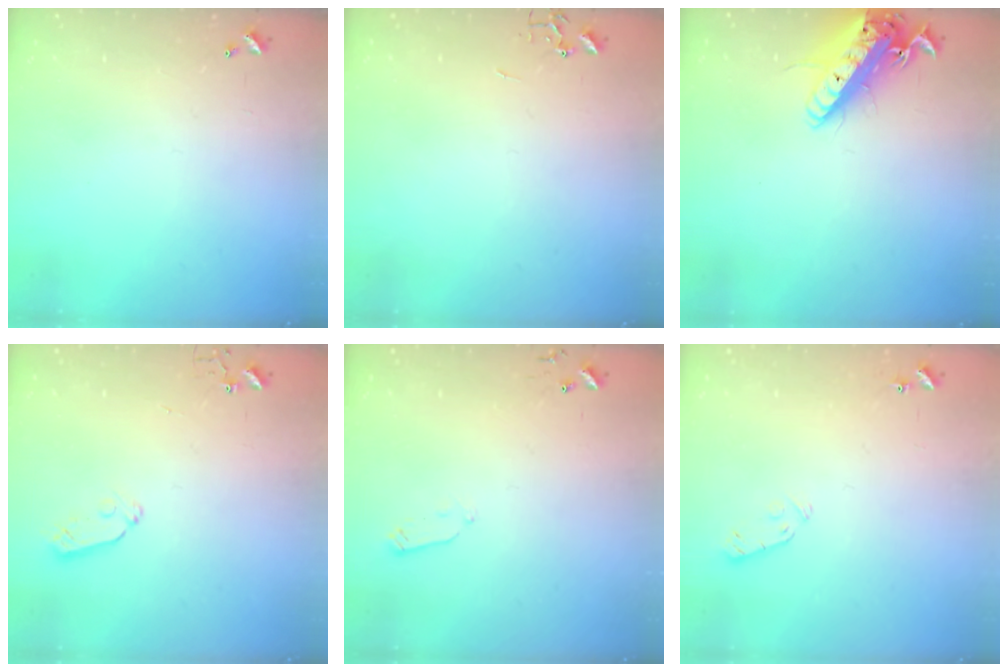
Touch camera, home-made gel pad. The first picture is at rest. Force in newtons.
{"total": 0.0}
{"total": 16.4, "press": 16.0, "slide": 3.4}
{"total": 3.7, "press": 3.6, "slide": 0.5}
{"total": 3.7, "press": 3.6, "slide": 0.8}
{"total": 4.1, "press": 4.1, "slide": 0.6}